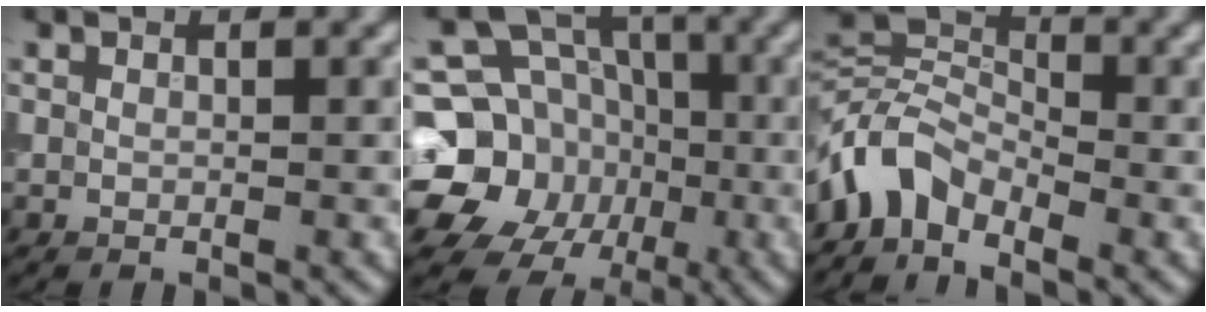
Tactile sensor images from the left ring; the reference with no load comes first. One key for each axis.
{"total": 14.0, "fx": -3.0, "fy": 12.4, "fz": 5.6, "tx": -0.105, "ty": -0.011, "tz": -0.076}
{"total": 4.7, "fx": -2.8, "fy": 2.9, "fz": 2.6, "tx": -0.044, "ty": 0.009, "tz": -0.069}